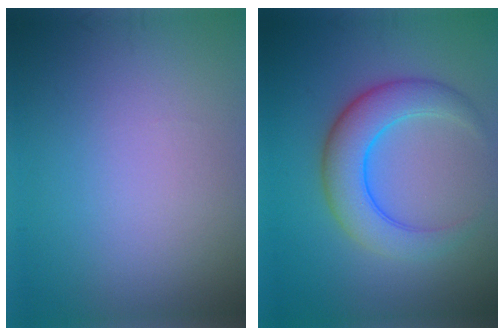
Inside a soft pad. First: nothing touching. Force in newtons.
{"total": 5.6, "press": 5.6, "slide": 0.2}